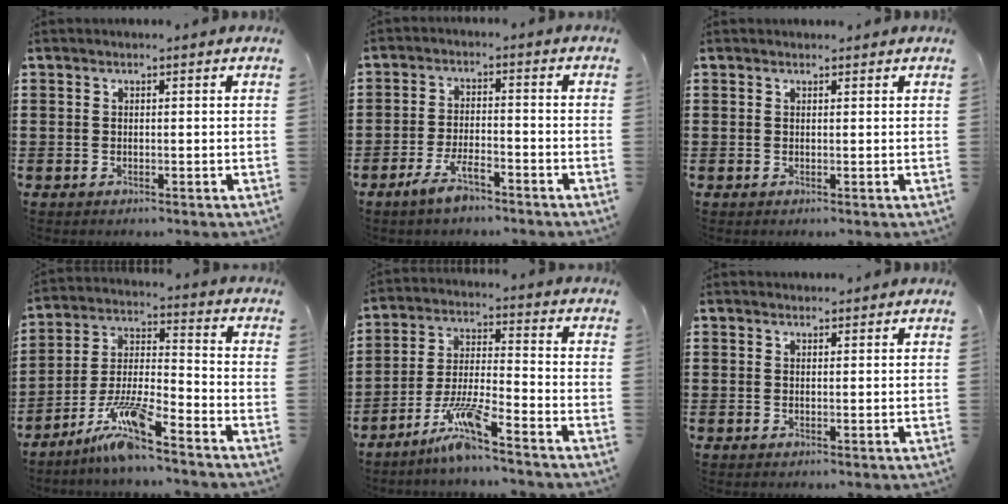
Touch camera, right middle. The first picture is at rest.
{"total": 5.0, "force": [-3.5, 1.4, 3.3], "torque": [-0.074, 0.002, -0.070]}
{"total": 0.6, "force": [0.6, 0.1, 0.0], "torque": [0.006, -0.004, 0.011]}
{"total": 9.3, "force": [-7.3, 0.6, 5.6], "torque": [-0.126, -0.006, -0.145]}
{"total": 7.9, "force": [-6.1, 0.1, 4.9], "torque": [-0.112, -0.014, -0.122]}
{"total": 1.1, "force": [1.1, 0.2, -0.1], "torque": [-0.002, -0.002, 0.022]}